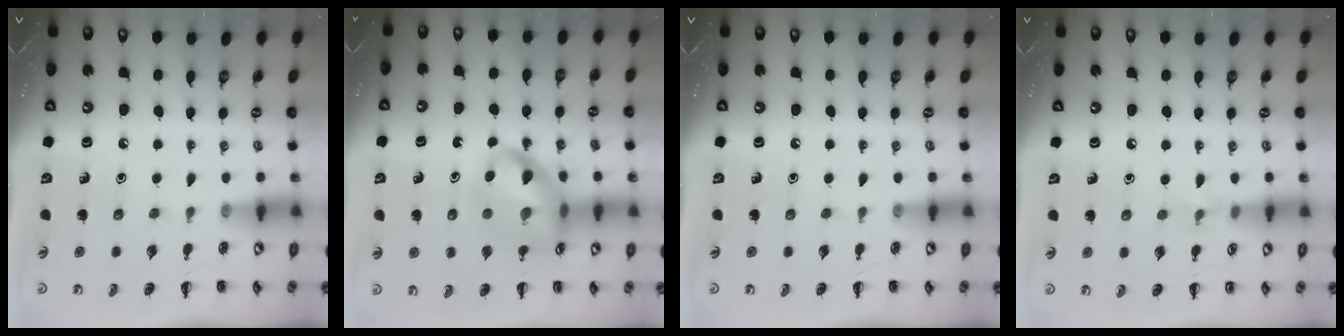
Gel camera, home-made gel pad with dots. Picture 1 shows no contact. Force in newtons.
{"total": 16.0, "press": 15.5, "slide": 4.0}
{"total": 0.0}
{"total": 4.4, "press": 4.2, "slide": 1.3}